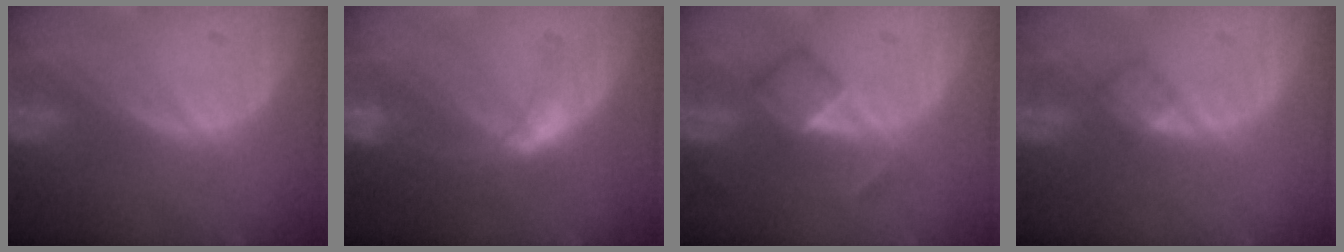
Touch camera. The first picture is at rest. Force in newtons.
{"total": 5.6, "press": 4.9, "slide": 2.7}
{"total": 5.1, "press": 4.4, "slide": 2.4}
{"total": 2.0, "press": 2.0, "slide": 0.2}